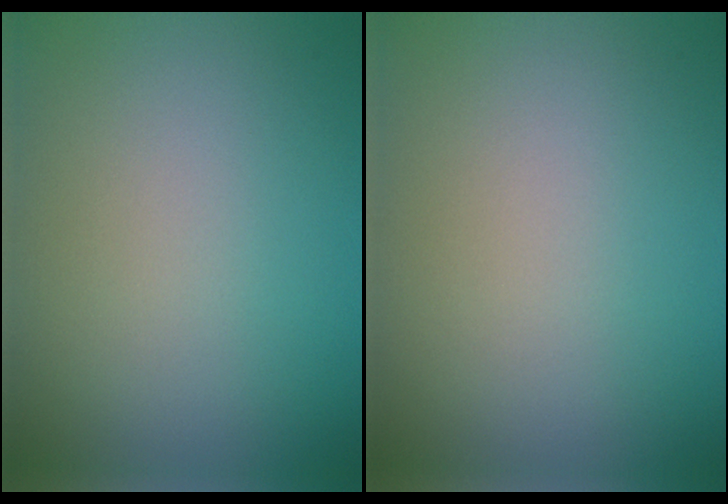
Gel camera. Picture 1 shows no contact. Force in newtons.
{"total": 0.0}